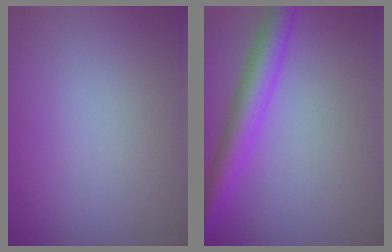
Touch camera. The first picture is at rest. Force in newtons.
{"total": 4.7, "press": 4.7, "slide": 0.1}